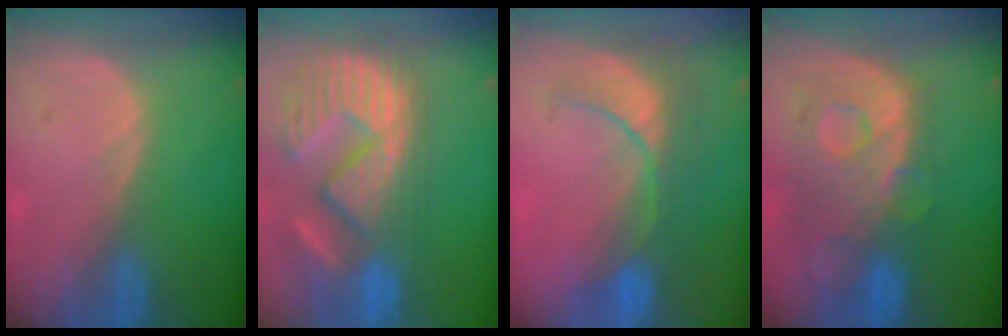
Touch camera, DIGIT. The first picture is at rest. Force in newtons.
{"total": 14.4, "press": 12.2, "slide": 7.6}
{"total": 8.4, "press": 7.9, "slide": 2.9}
{"total": 11.2, "press": 9.7, "slide": 5.6}